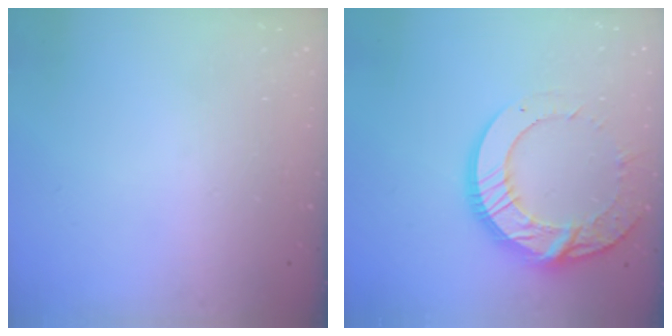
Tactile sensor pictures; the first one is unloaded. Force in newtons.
{"total": 15.8, "press": 15.8, "slide": 1.3}